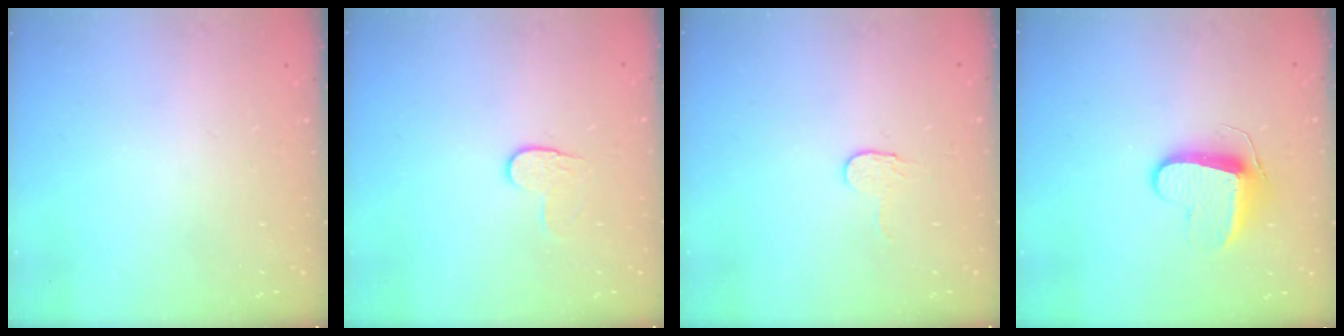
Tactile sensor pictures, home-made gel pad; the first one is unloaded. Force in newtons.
{"total": 5.3, "press": 5.3, "slide": 0.5}
{"total": 3.2, "press": 3.2, "slide": 0.3}
{"total": 9.5, "press": 9.5, "slide": 0.7}